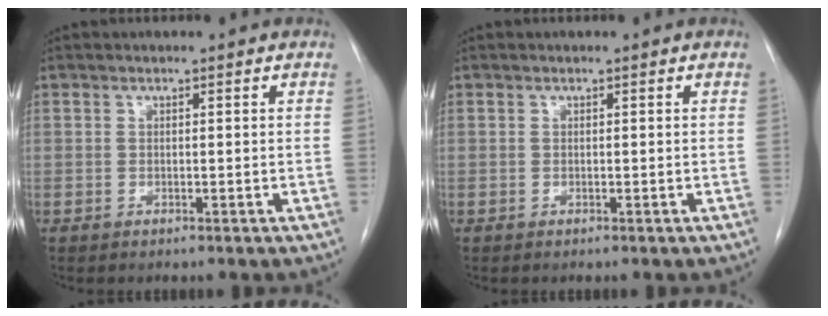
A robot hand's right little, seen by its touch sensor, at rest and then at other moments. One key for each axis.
{"total": 0.0}